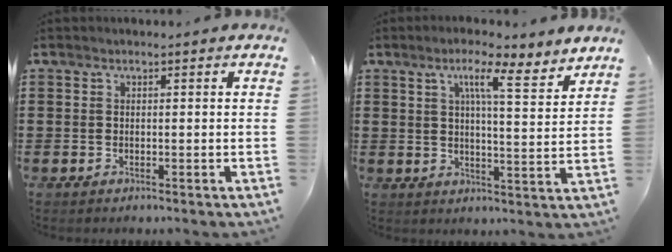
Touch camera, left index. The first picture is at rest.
{"total": 7.1, "force": [4.8, 0.3, 5.1], "torque": [-0.090, -0.024, 0.075]}